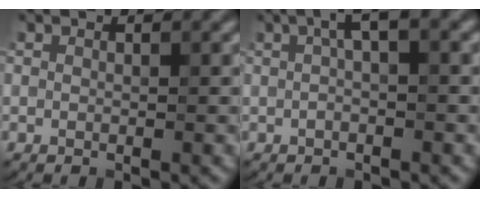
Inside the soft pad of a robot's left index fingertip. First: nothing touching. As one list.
[{"total": 2.5, "force": [0.6, 0.5, 2.4], "torque": [-0.042, 0.012, 0.006]}]